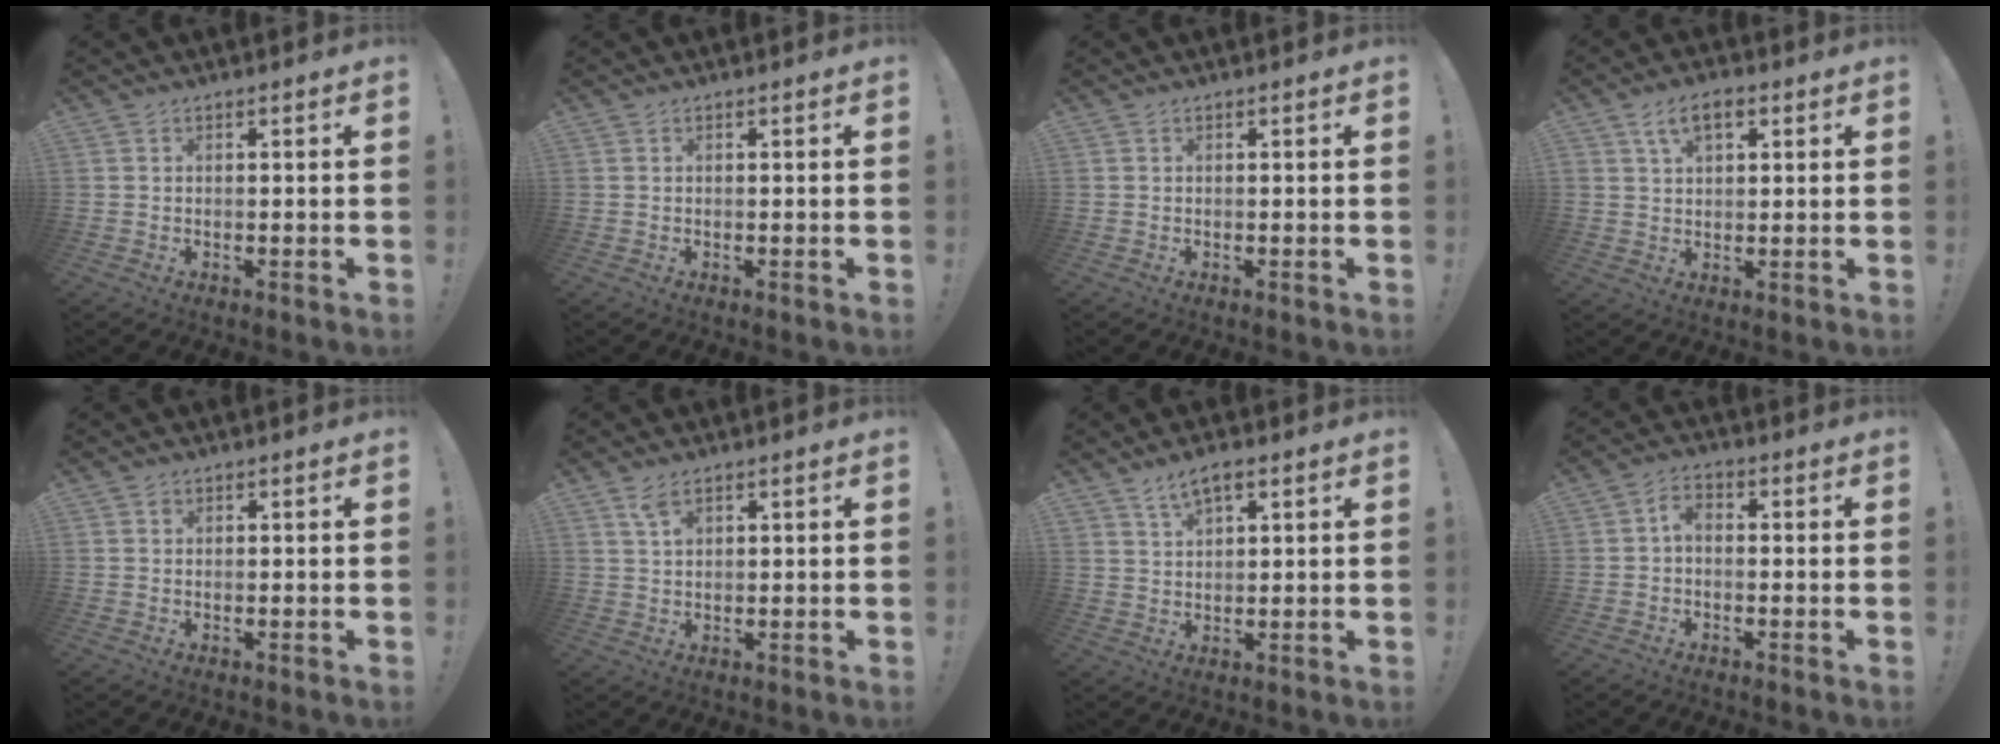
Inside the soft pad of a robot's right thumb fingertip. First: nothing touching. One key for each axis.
{"total": 0.0}
{"total": 0.0}
{"total": 6.6, "fx": 2.9, "fy": 3.7, "fz": 4.6, "tx": -0.079, "ty": 0.004, "tz": 0.054}
{"total": 0.8, "fx": 0.4, "fy": 0.7, "fz": 0.0, "tx": 0.004, "ty": 0.000, "tz": 0.007}
{"total": 3.8, "fx": 2.3, "fy": 1.8, "fz": 2.4, "tx": -0.034, "ty": -0.010, "tz": 0.040}
{"total": 5.0, "fx": 3.3, "fy": 2.1, "fz": 3.2, "tx": -0.060, "ty": -0.009, "tz": 0.061}
{"total": 3.5, "fx": -0.6, "fy": 2.1, "fz": 2.7, "tx": -0.063, "ty": 0.012, "tz": -0.011}